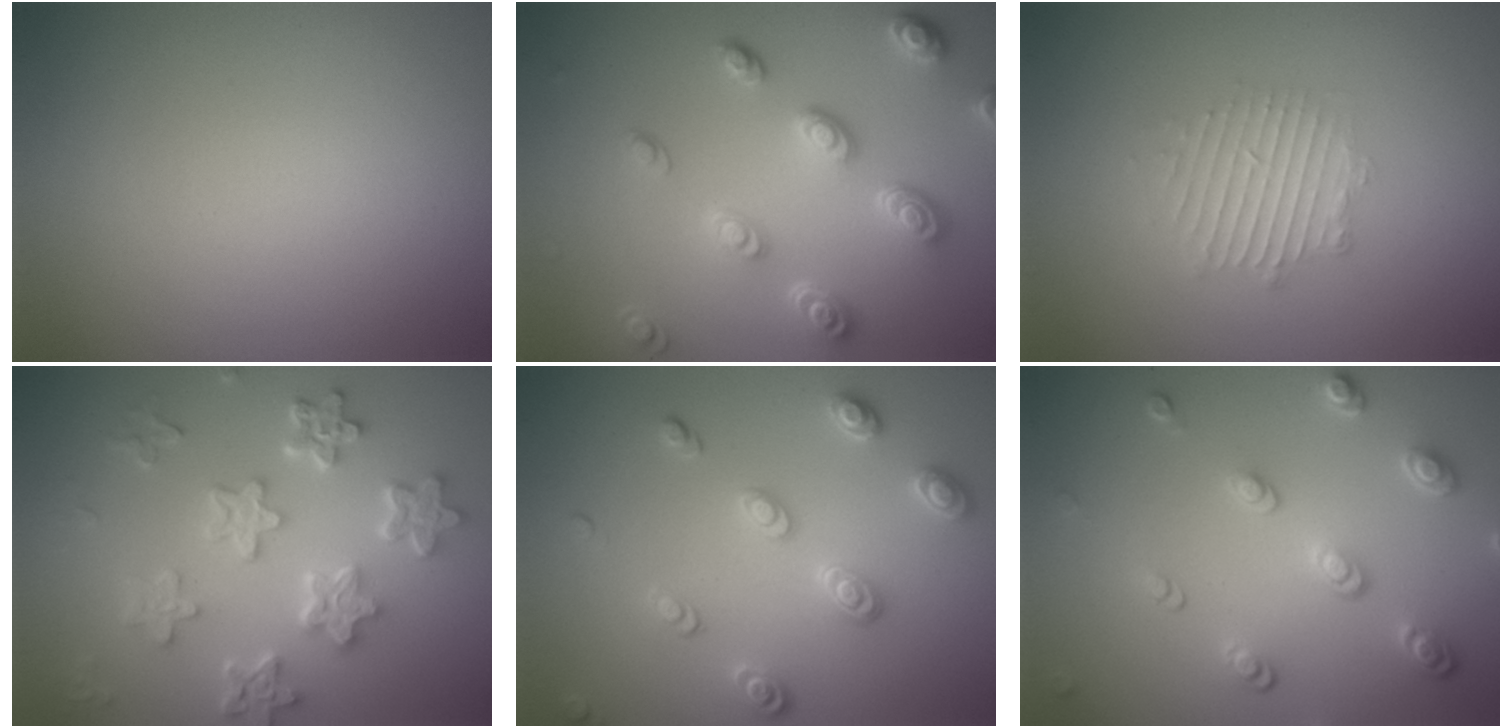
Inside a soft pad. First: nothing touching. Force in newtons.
{"total": 4.9, "press": 3.7, "slide": 3.2}
{"total": 2.4, "press": 2.4, "slide": 0.3}
{"total": 5.9, "press": 4.8, "slide": 3.4}
{"total": 2.8, "press": 2.6, "slide": 1.1}
{"total": 3.7, "press": 2.9, "slide": 2.4}